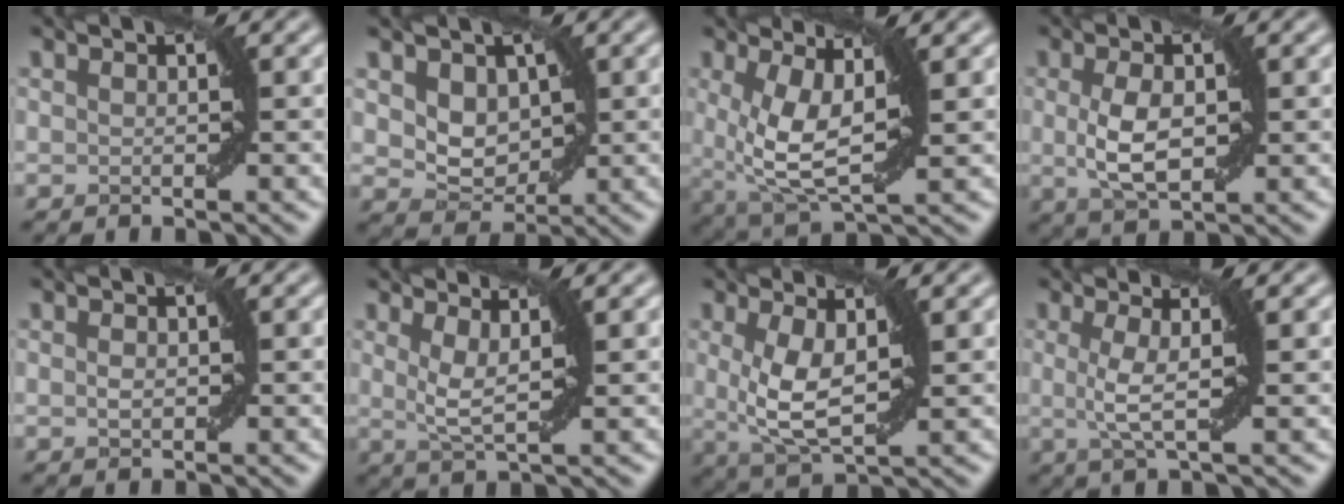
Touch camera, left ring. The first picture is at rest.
{"total": 2.9, "force": [0.8, 2.2, 1.8], "torque": [-0.035, -0.010, 0.014]}
{"total": 6.2, "force": [0.6, 2.4, 5.7], "torque": [-0.124, -0.011, 0.014]}
{"total": 3.9, "force": [0.0, 1.8, 3.4], "torque": [-0.075, 0.000, 0.004]}
{"total": 0.8, "force": [0.0, 0.4, 0.6], "torque": [-0.013, 0.001, 0.000]}
{"total": 2.6, "force": [1.2, 0.3, 2.3], "torque": [-0.047, -0.004, 0.022]}
{"total": 4.5, "force": [0.5, 1.5, 4.3], "torque": [-0.093, -0.007, 0.012]}
{"total": 2.9, "force": [0.2, 0.3, 2.9], "torque": [-0.059, -0.004, 0.002]}